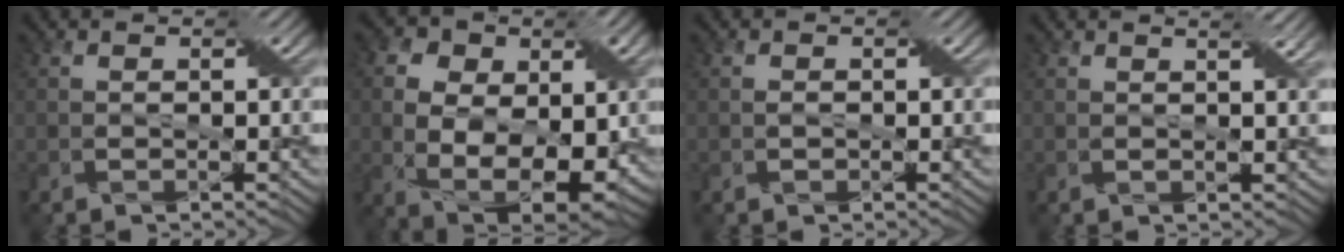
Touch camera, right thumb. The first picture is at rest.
{"total": 12.6, "force": [0.6, 8.6, 9.2], "torque": [-0.178, -0.015, 0.019]}
{"total": 0.8, "force": [-0.1, 0.6, 0.5], "torque": [-0.010, -0.001, -0.003]}
{"total": 2.8, "force": [1.5, 0.4, 2.4], "torque": [-0.035, -0.004, 0.020]}